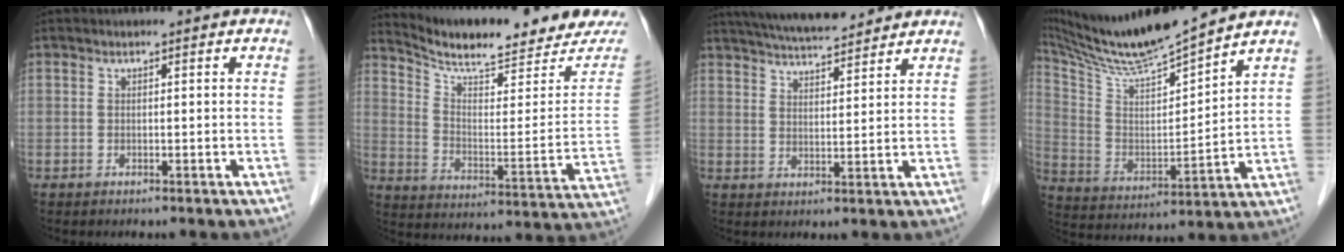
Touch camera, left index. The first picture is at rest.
{"total": 20.0, "force": [18.5, 2.6, 7.4], "torque": [-0.123, -0.055, 0.253]}
{"total": 12.1, "force": [10.9, 1.7, 4.9], "torque": [-0.088, 0.022, 0.170]}
{"total": 14.8, "force": [13.6, -0.6, 5.7], "torque": [-0.117, 0.004, 0.254]}